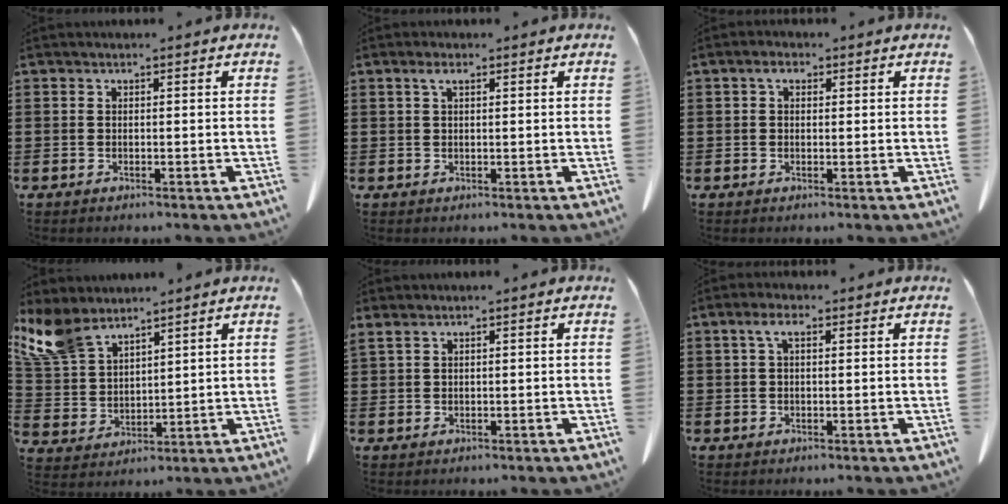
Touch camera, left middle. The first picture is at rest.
{"total": 1.9, "force": [0.8, 0.7, 1.6], "torque": [-0.035, 0.006, 0.013]}
{"total": 1.9, "force": [0.7, 1.2, 1.3], "torque": [-0.030, 0.008, 0.012]}
{"total": 8.0, "force": [6.3, 3.5, 3.5], "torque": [-0.103, -0.016, 0.120]}
{"total": 1.2, "force": [0.9, 0.2, 0.8], "torque": [-0.021, -0.003, 0.019]}
{"total": 3.1, "force": [1.1, 1.3, 2.6], "torque": [-0.057, 0.008, 0.018]}